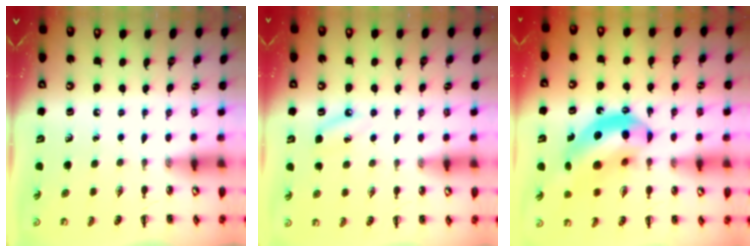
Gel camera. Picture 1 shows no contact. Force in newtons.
{"total": 4.3, "press": 4.0, "slide": 1.6}
{"total": 15.1, "press": 14.4, "slide": 4.2}